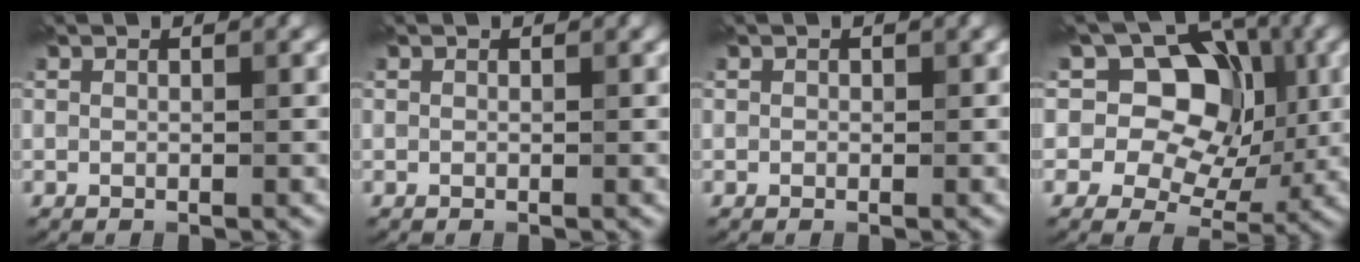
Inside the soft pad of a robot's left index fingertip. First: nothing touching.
{"total": 0.0}
{"total": 0.6, "force": [0.0, 0.5, 0.3], "torque": [0.000, 0.002, 0.000]}
{"total": 10.2, "force": [3.0, 7.7, 6.0], "torque": [-0.071, 0.035, 0.015]}